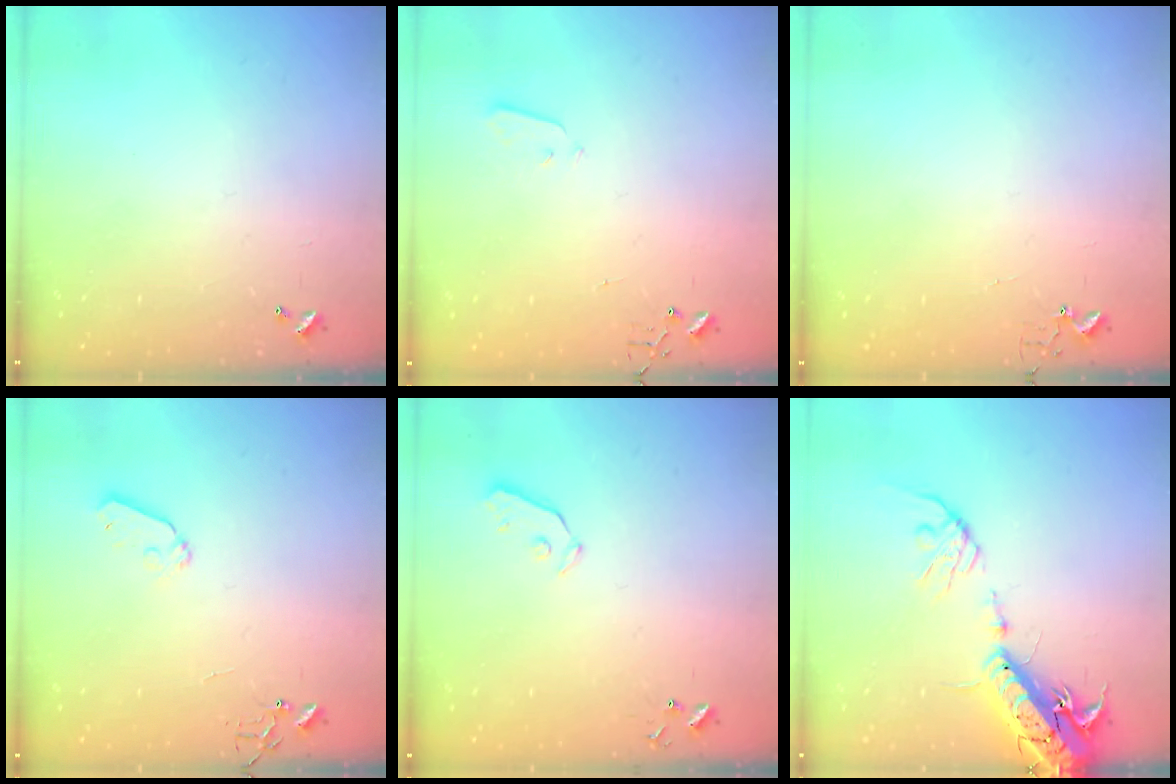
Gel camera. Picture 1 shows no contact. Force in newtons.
{"total": 2.1, "press": 2.1, "slide": 0.3}
{"total": 4.2, "press": 4.2, "slide": 0.4}
{"total": 6.5, "press": 6.5, "slide": 0.6}
{"total": 3.2, "press": 3.2, "slide": 0.4}
{"total": 18.1, "press": 17.7, "slide": 3.8}